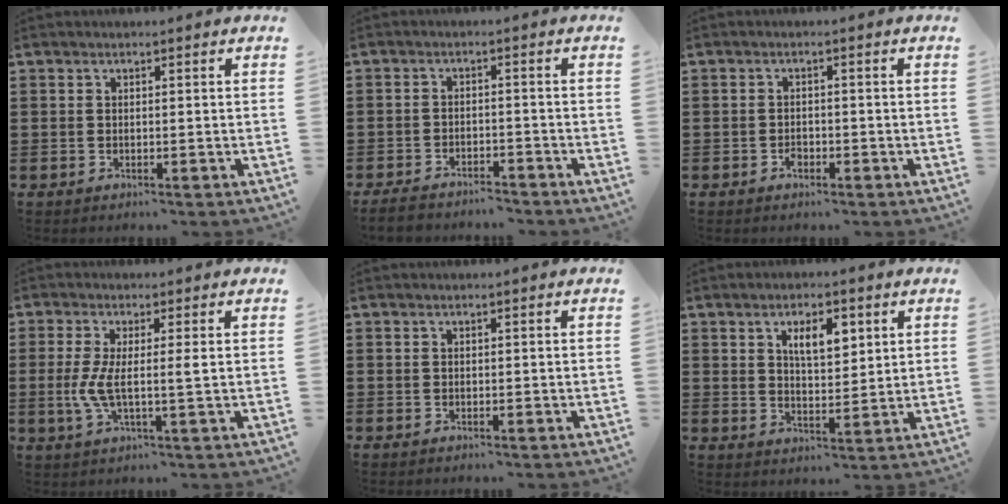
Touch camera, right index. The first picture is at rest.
{"total": 3.5, "force": [-3.4, 0.6, 0.5], "torque": [-0.017, 0.003, -0.072]}
{"total": 1.3, "force": [-0.8, 0.8, 0.6], "torque": [-0.015, -0.003, -0.015]}
{"total": 4.9, "force": [0.1, 0.5, 4.8], "torque": [-0.113, -0.012, -0.008]}
{"total": 0.0}
{"total": 5.6, "force": [2.6, 2.4, 4.3], "torque": [-0.077, 0.004, 0.040]}